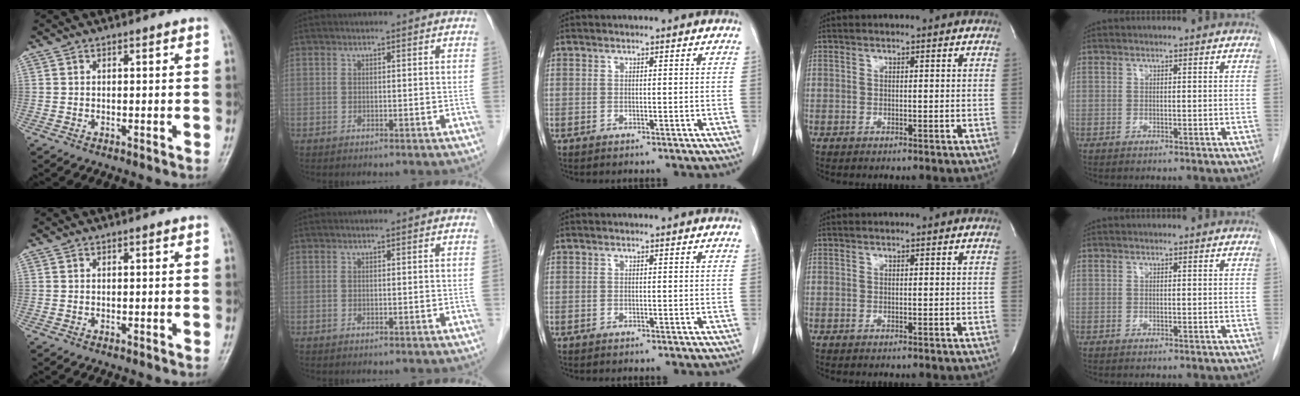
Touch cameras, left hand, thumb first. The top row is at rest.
{}